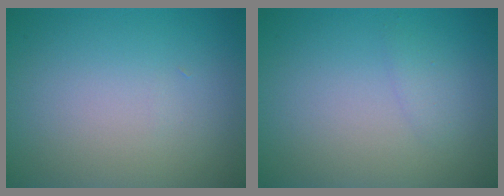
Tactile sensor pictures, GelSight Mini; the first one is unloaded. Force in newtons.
{"total": 0.9, "press": 0.9, "slide": 0.1}